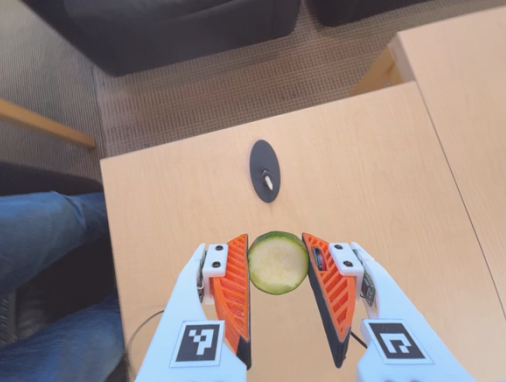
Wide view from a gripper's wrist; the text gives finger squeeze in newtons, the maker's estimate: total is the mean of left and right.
{"total": 7.9, "left": 7.7, "right": 8.0}